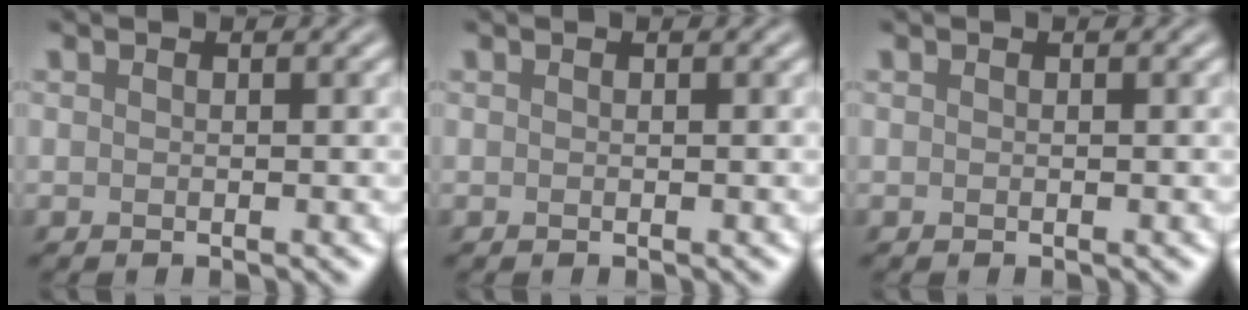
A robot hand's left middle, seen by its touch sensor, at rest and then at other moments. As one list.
[{"total": 0.0}, {"total": 0.0}]